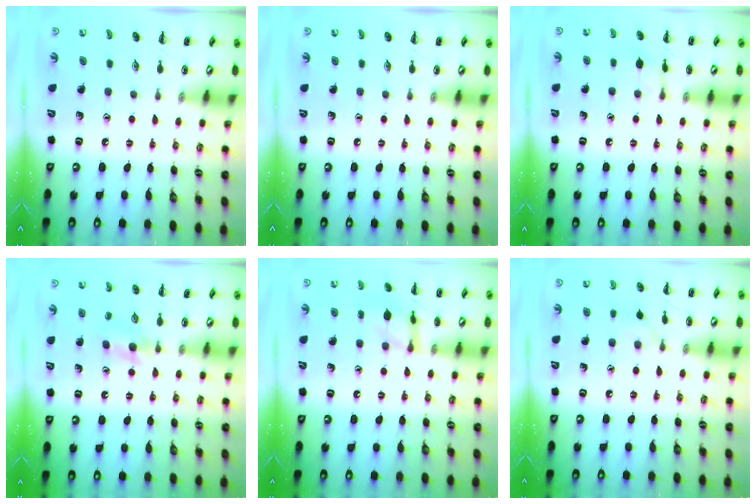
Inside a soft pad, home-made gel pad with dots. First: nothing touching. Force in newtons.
{"total": 0.0}
{"total": 6.9, "press": 6.9, "slide": 0.5}
{"total": 3.9, "press": 3.7, "slide": 1.3}
{"total": 10.4, "press": 10.4, "slide": 0.5}
{"total": 5.2, "press": 4.8, "slide": 1.9}